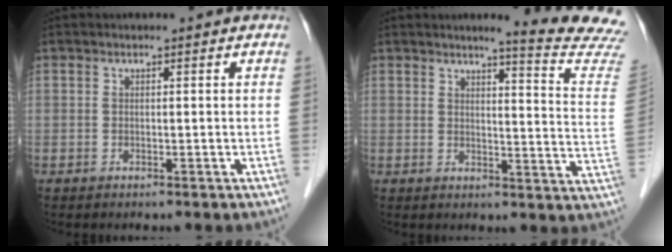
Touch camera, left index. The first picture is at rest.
{"total": 12.8, "force": [12.2, -1.8, 3.4], "torque": [-0.038, -0.102, 0.122]}